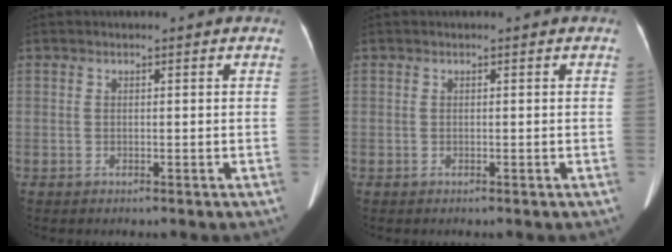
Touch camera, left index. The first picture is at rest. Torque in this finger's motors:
{"motor_torque": [0.03, 0.04, 0.03, 0.01]}